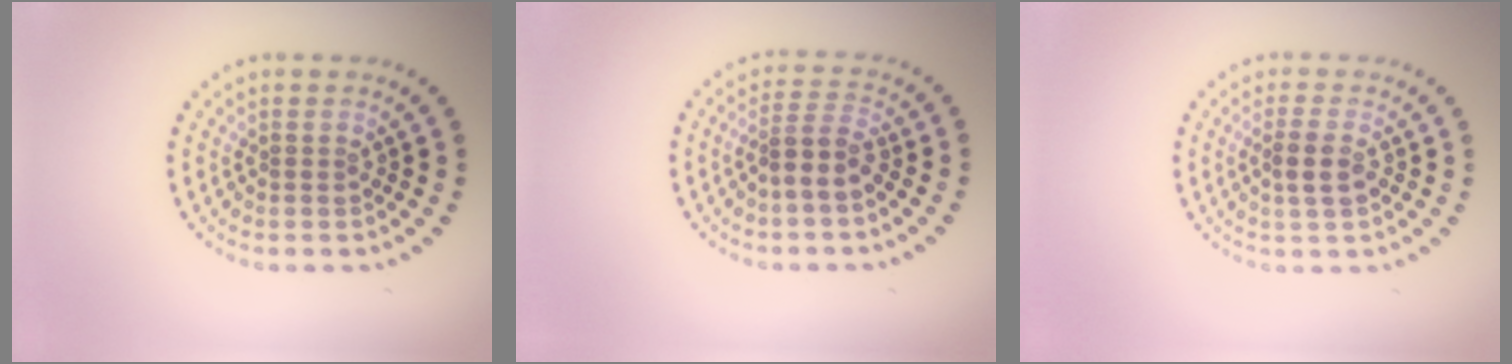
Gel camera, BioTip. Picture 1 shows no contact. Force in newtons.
{"total": 2.7, "press": 2.2, "slide": 1.6}
{"total": 2.4, "press": 2.2, "slide": 0.8}